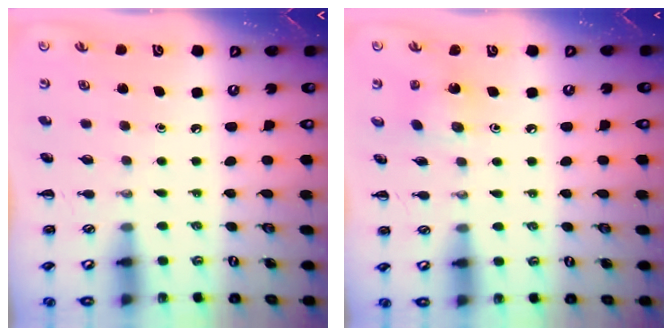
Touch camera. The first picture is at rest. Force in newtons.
{"total": 1.7, "press": 1.7, "slide": 0.5}